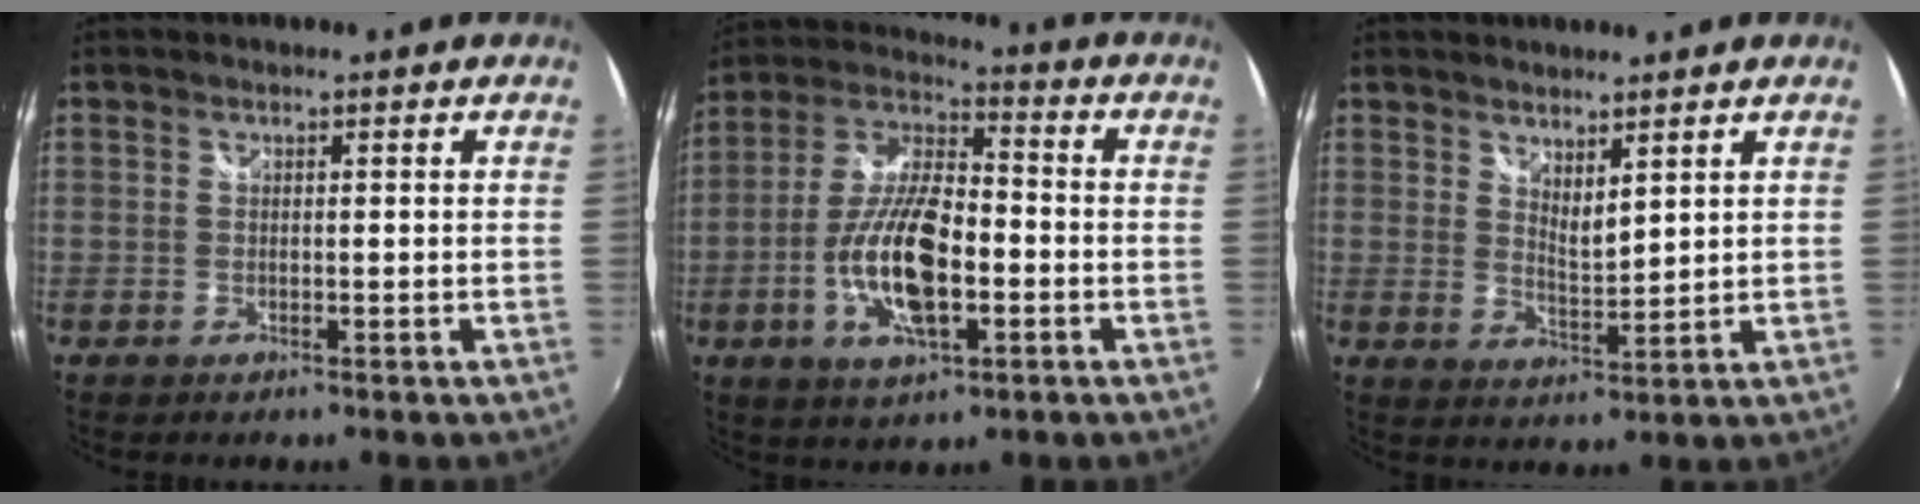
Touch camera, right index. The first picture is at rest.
{"total": 15.4, "force": [-4.1, 6.0, 13.5], "torque": [-0.277, -0.003, -0.078]}
{"total": 4.2, "force": [3.4, 1.1, 2.3], "torque": [-0.034, -0.008, 0.057]}